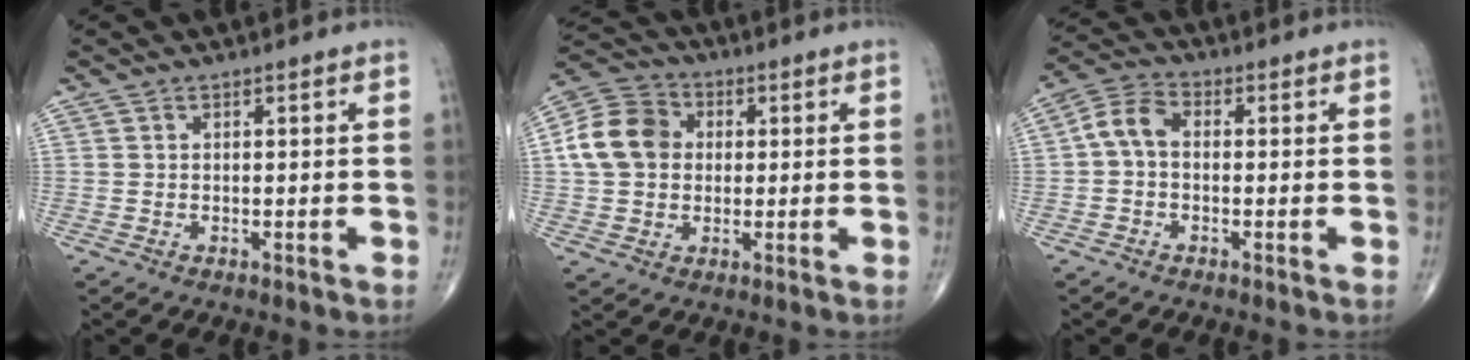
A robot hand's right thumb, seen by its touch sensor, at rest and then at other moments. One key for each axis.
{"total": 11.1, "fx": 1.2, "fy": 9.0, "fz": 6.3, "tx": -0.105, "ty": 0.022, "tz": 0.010}
{"total": 5.5, "fx": -0.2, "fy": 3.7, "fz": 4.2, "tx": -0.077, "ty": 0.019, "tz": -0.016}